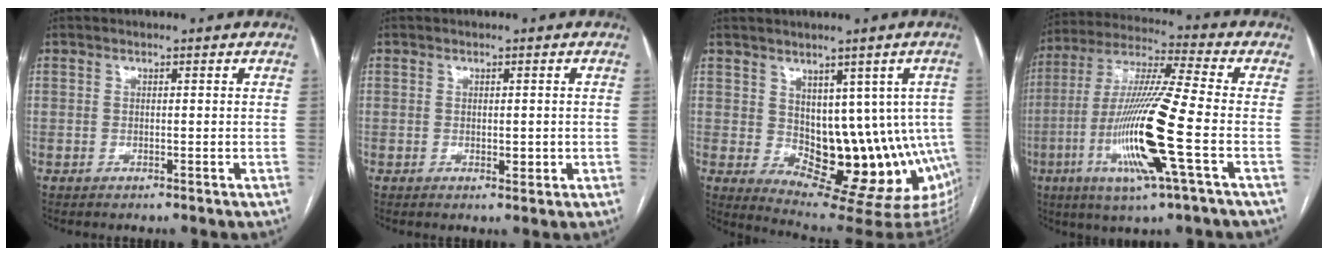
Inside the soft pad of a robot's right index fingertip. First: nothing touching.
{"total": 1.8, "force": [-0.2, 1.0, 1.5], "torque": [-0.019, -0.001, 0.002]}
{"total": 13.6, "force": [-0.6, 7.9, 11.1], "torque": [-0.118, 0.012, 0.009]}
{"total": 17.2, "force": [-4.8, -0.1, 16.5], "torque": [-0.336, -0.015, -0.097]}